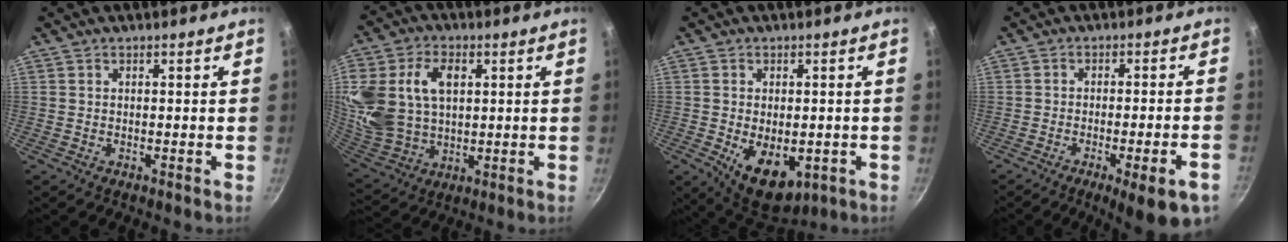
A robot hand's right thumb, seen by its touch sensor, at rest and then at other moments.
{"total": 19.0, "force": [4.4, 13.3, 12.8], "torque": [-0.270, -0.005, 0.093]}
{"total": 11.2, "force": [-2.7, 6.7, 8.5], "torque": [-0.098, -0.009, -0.021]}
{"total": 10.4, "force": [-5.2, 2.2, 8.7], "torque": [-0.107, 0.015, -0.065]}